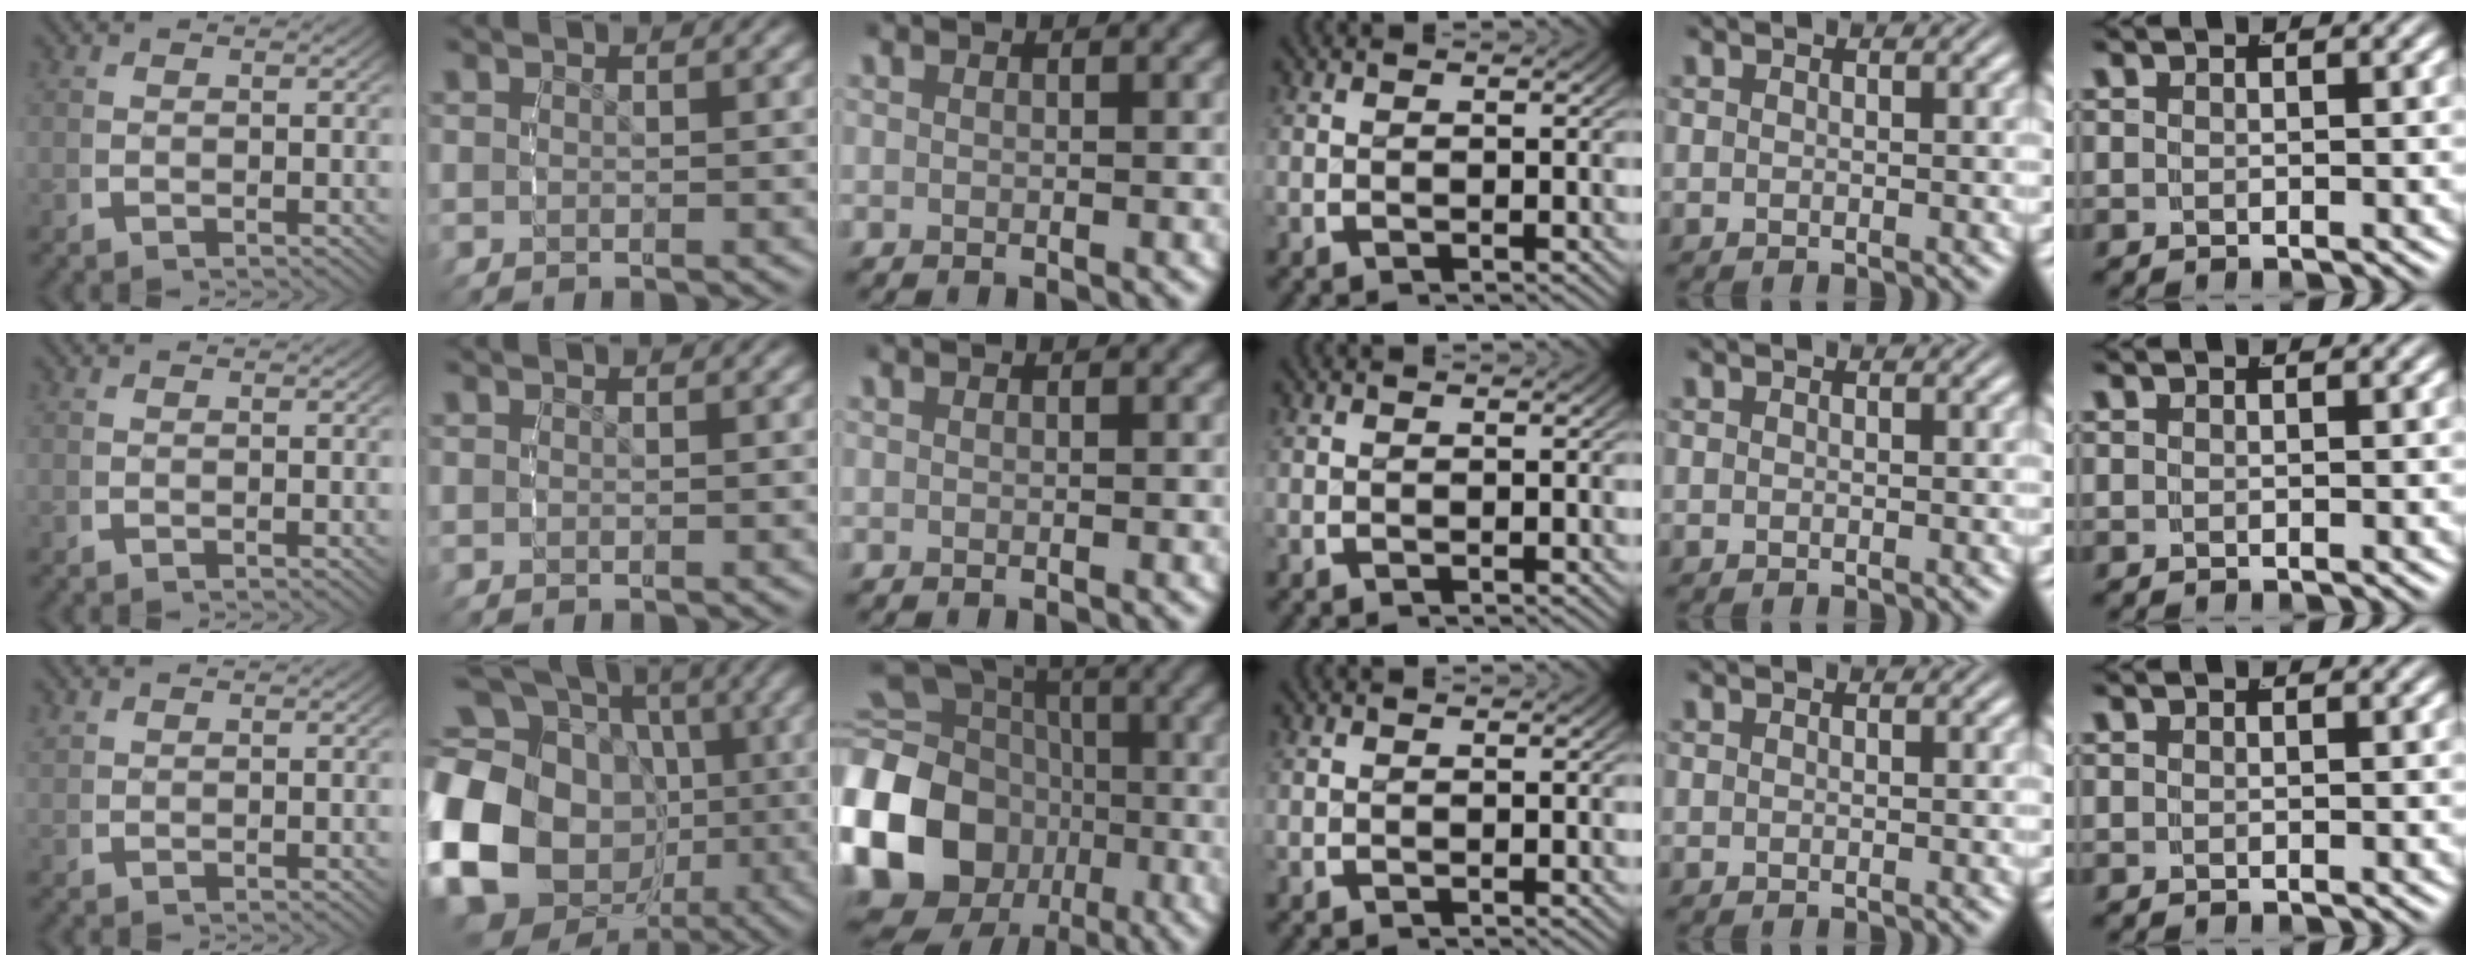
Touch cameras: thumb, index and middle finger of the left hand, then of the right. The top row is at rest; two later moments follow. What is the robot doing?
{"motion": "grasp_and_lifting", "object": "small bumper sticker"}